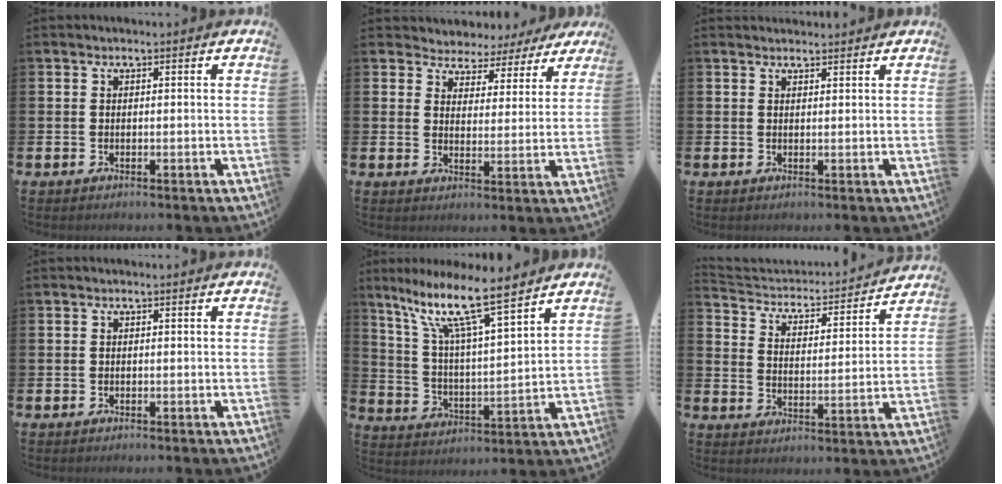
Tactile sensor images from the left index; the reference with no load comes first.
{"total": 3.9, "force": [3.4, 1.8, -0.4], "torque": [-0.011, -0.032, 0.054]}
{"total": 1.4, "force": [1.3, 0.3, 0.0], "torque": [0.010, -0.004, 0.022]}
{"total": 0.0}
{"total": 12.2, "force": [9.6, 1.9, 7.3], "torque": [-0.161, -0.052, 0.158]}
{"total": 3.8, "force": [3.5, 1.5, 0.5], "torque": [-0.036, -0.038, 0.050]}